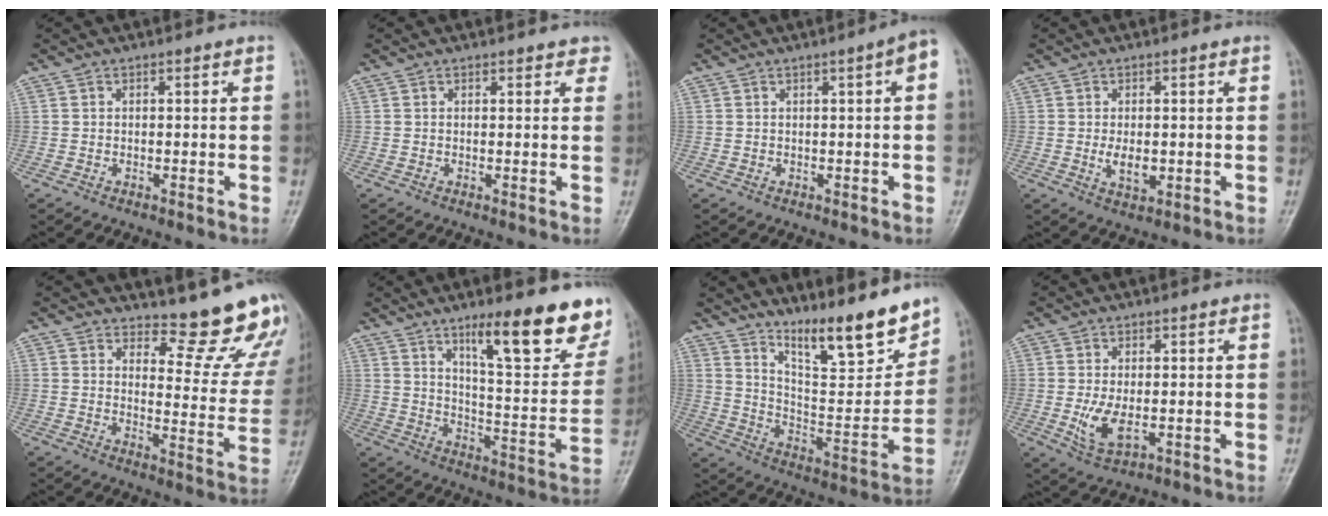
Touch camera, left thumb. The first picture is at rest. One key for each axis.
{"total": 2.4, "fx": 1.9, "fy": 1.2, "fz": 0.7, "tx": 0.020, "ty": -0.003, "tz": 0.013}
{"total": 3.3, "fx": 0.9, "fy": 0.4, "fz": 3.2, "tx": -0.040, "ty": 0.007, "tz": 0.009}
{"total": 3.5, "fx": -0.2, "fy": 2.2, "fz": 2.8, "tx": -0.044, "ty": -0.008, "tz": 0.000}
{"total": 14.7, "fx": 13.8, "fy": 3.6, "fz": 3.7, "tx": -0.002, "ty": -0.153, "tz": 0.152}
{"total": 20.2, "fx": 13.0, "fy": 4.8, "fz": 14.7, "tx": -0.163, "ty": -0.076, "tz": 0.197}
{"total": 18.2, "fx": 13.8, "fy": 3.7, "fz": 11.3, "tx": -0.137, "ty": -0.090, "tz": 0.234}
{"total": 5.3, "fx": -0.5, "fy": 3.0, "fz": 4.4, "tx": -0.087, "ty": -0.015, "tz": -0.002}